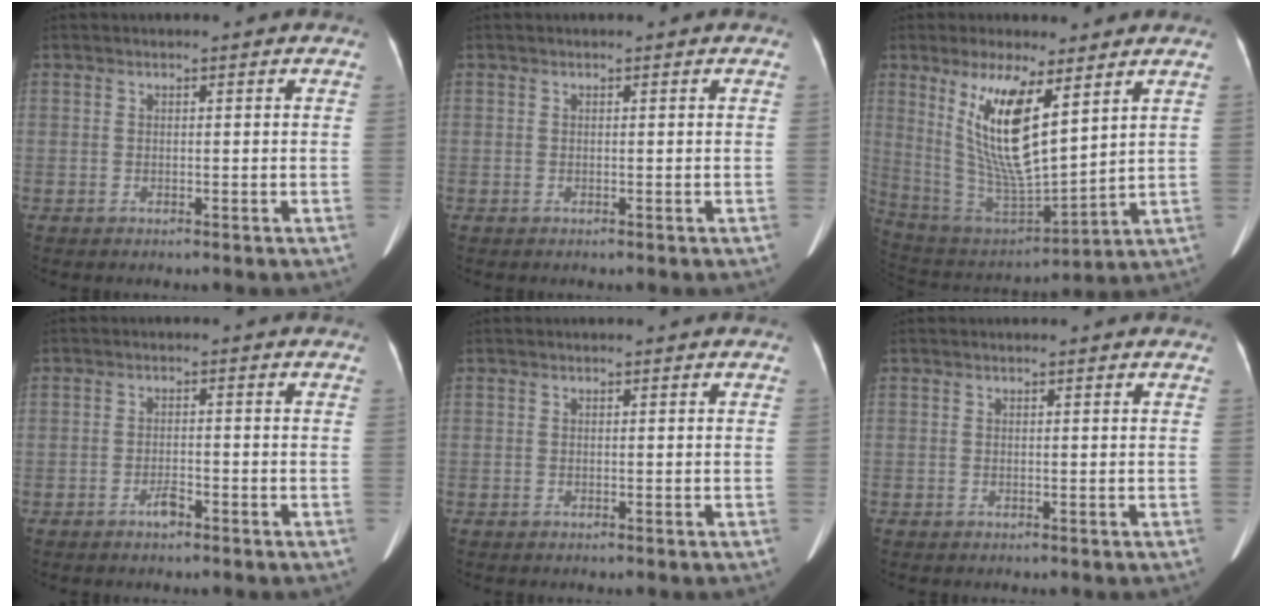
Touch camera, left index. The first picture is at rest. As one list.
[{"total": 0.0}, {"total": 13.9, "force": [6.1, 3.0, 12.2], "torque": [-0.248, -0.010, 0.125]}, {"total": 1.7, "force": [-1.3, 0.5, 1.0], "torque": [-0.020, 0.000, -0.022]}, {"total": 0.0}, {"total": 0.0}]